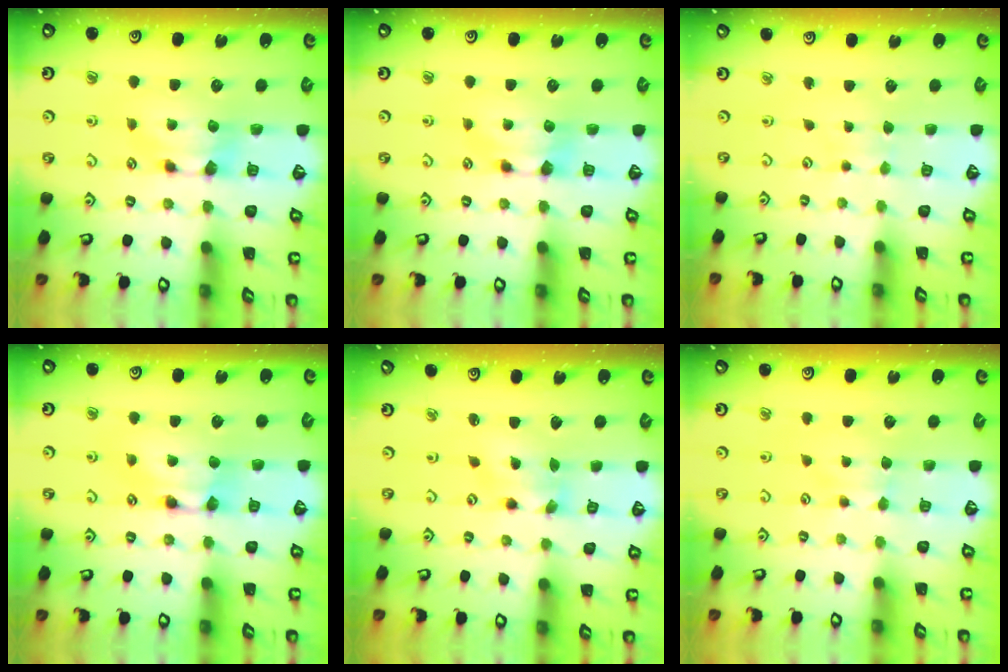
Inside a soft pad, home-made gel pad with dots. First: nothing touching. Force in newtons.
{"total": 0.0}
{"total": 3.7, "press": 3.7, "slide": 0.1}
{"total": 2.0, "press": 2.0, "slide": 0.1}
{"total": 2.0, "press": 1.2, "slide": 1.5}
{"total": 1.6, "press": 1.5, "slide": 0.5}